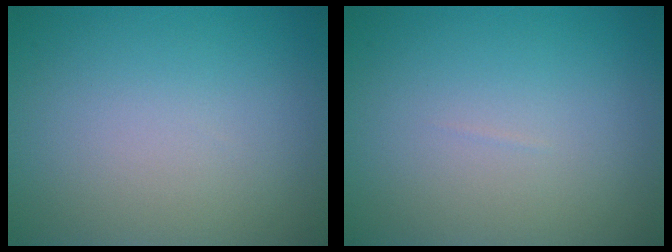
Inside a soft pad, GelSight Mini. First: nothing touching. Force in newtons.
{"total": 0.0}